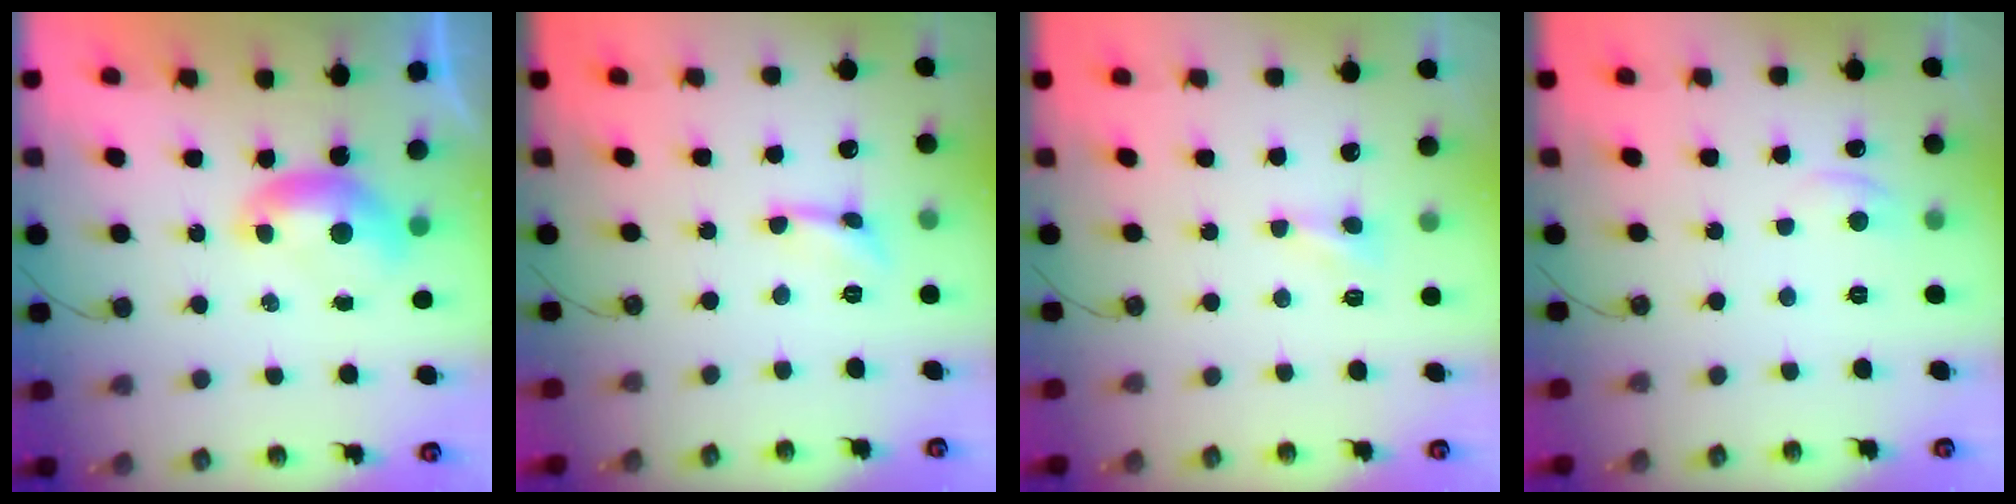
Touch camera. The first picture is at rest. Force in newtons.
{"total": 3.7, "press": 3.6, "slide": 0.6}
{"total": 0.6, "press": 0.5, "slide": 0.3}
{"total": 1.0, "press": 0.8, "slide": 0.5}